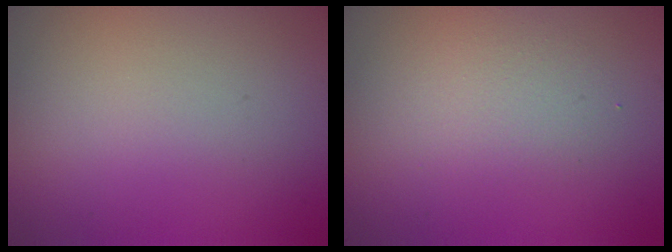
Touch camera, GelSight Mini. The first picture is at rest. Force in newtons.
{"total": 2.1, "press": 2.1, "slide": 0.2}